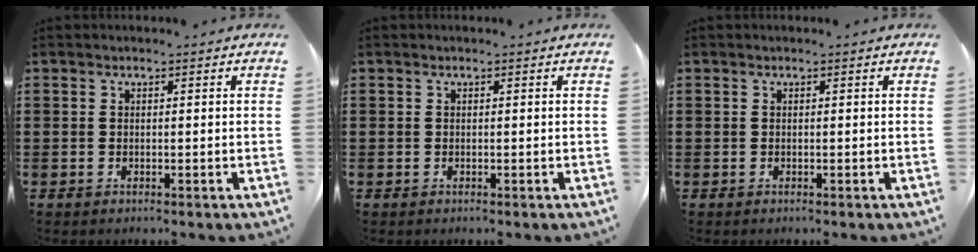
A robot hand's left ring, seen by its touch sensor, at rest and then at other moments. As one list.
[{"total": 0.0}, {"total": 0.0}]